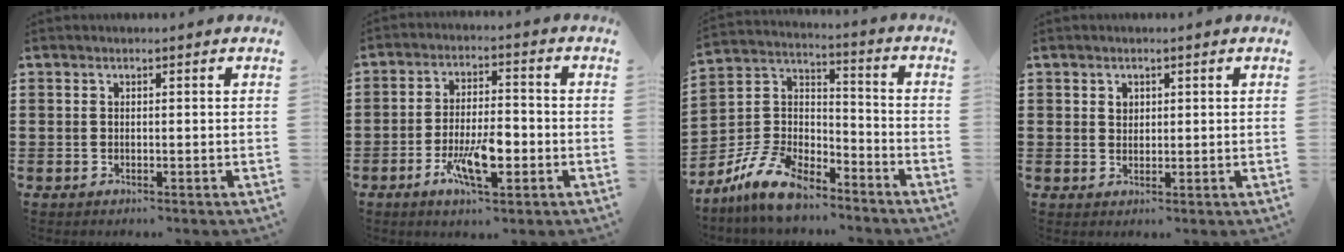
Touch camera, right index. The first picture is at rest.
{"total": 8.4, "force": [-3.2, 3.1, 7.2], "torque": [-0.139, -0.004, -0.056]}
{"total": 11.1, "force": [-9.4, 3.5, 4.8], "torque": [-0.129, 0.022, -0.190]}
{"total": 1.3, "force": [0.7, 1.1, 0.4], "torque": [-0.011, 0.005, 0.013]}